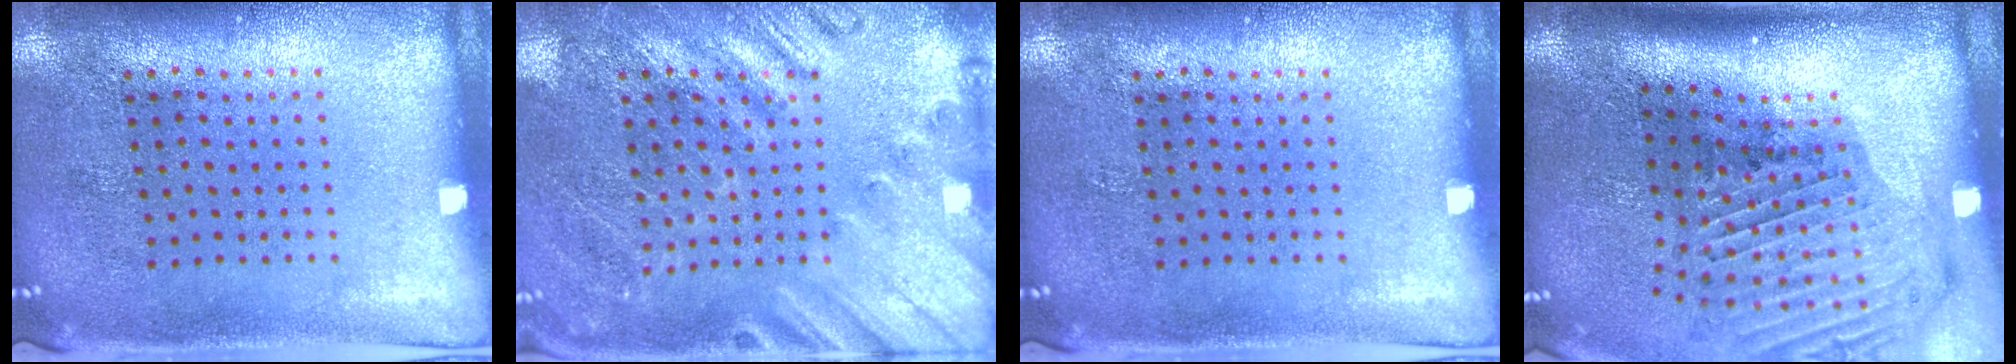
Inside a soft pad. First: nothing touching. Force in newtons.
{"total": 2.4, "press": 2.4, "slide": 0.5}
{"total": 0.0}
{"total": 2.9, "press": 2.1, "slide": 2.0}